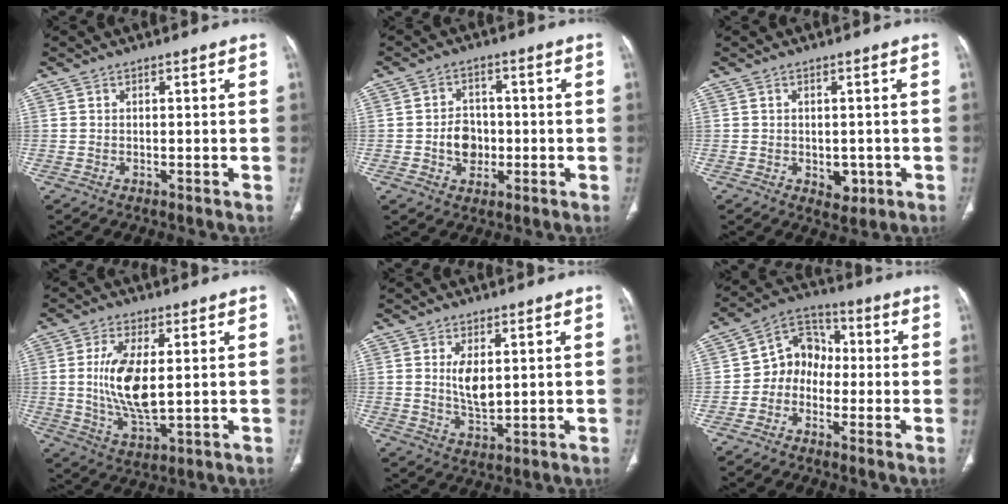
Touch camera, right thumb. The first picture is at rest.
{"total": 6.0, "force": [-1.0, 4.9, 3.4], "torque": [-0.029, 0.011, -0.018]}
{"total": 3.6, "force": [-0.9, 2.5, 2.4], "torque": [-0.015, 0.000, -0.003]}
{"total": 11.7, "force": [1.1, 4.9, 10.5], "torque": [-0.212, -0.019, 0.028]}
{"total": 5.9, "force": [1.3, 2.8, 5.0], "torque": [-0.085, -0.017, 0.031]}
{"total": 8.3, "force": [-1.6, 7.0, 4.1], "torque": [-0.035, 0.037, -0.048]}